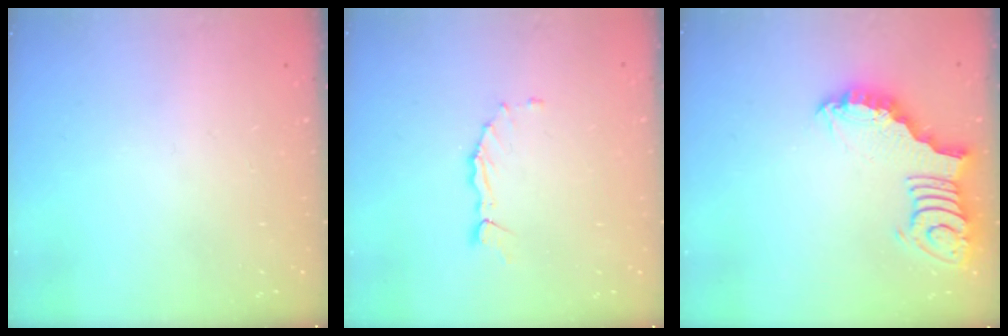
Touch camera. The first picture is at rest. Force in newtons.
{"total": 1.0, "press": 1.0, "slide": 0.2}
{"total": 5.7, "press": 5.6, "slide": 0.7}